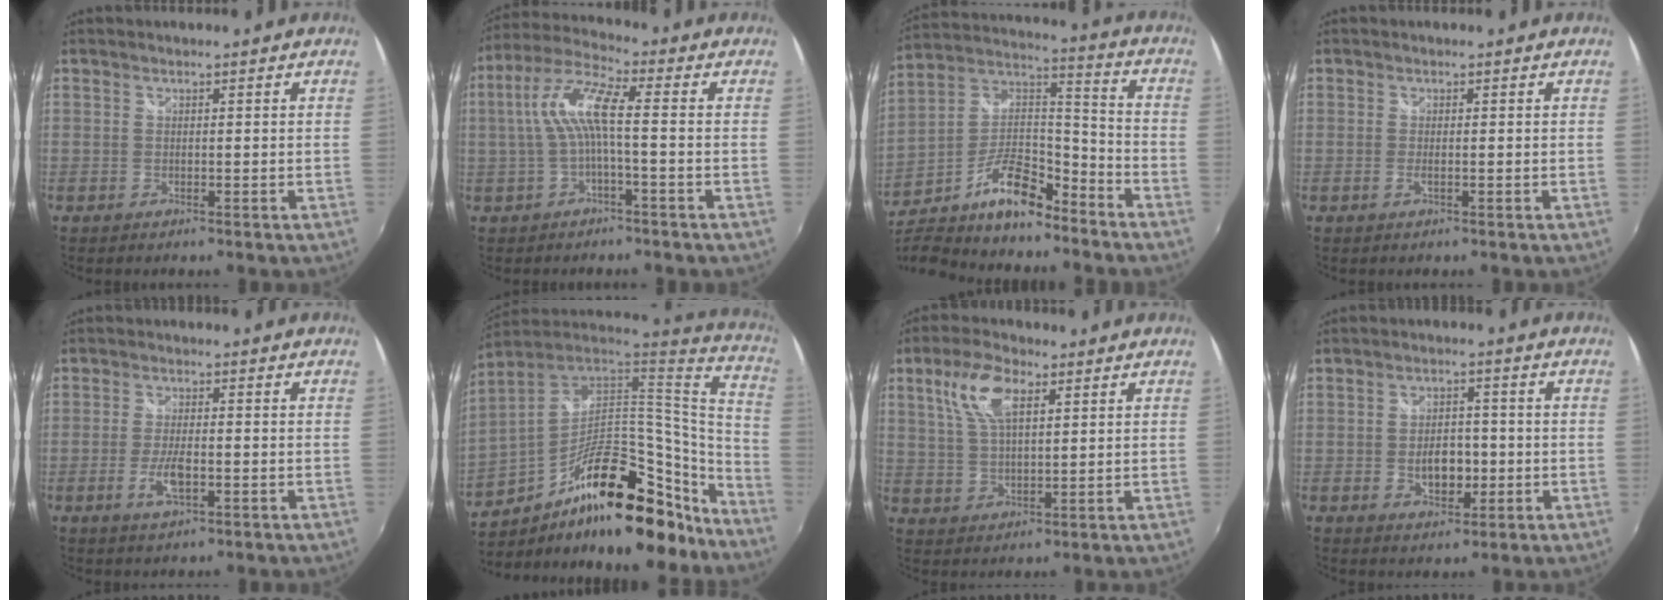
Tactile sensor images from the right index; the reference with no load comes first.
{"total": 8.5, "force": [-0.5, 1.4, 8.3], "torque": [-0.180, 0.016, -0.007]}
{"total": 20.6, "force": [-12.1, 7.6, 14.9], "torque": [-0.296, -0.011, -0.213]}
{"total": 1.2, "force": [-0.4, 0.0, 1.2], "torque": [-0.022, -0.002, -0.006]}
{"total": 5.0, "force": [-1.7, 1.4, 4.5], "torque": [-0.097, -0.007, -0.032]}
{"total": 31.5, "force": [-19.0, 12.8, 21.6], "torque": [-0.332, 0.013, -0.274]}
{"total": 9.3, "force": [4.1, 4.0, 7.3], "torque": [-0.146, 0.016, 0.081]}
{"total": 6.1, "force": [-1.2, 3.9, 4.5], "torque": [-0.080, 0.001, -0.016]}